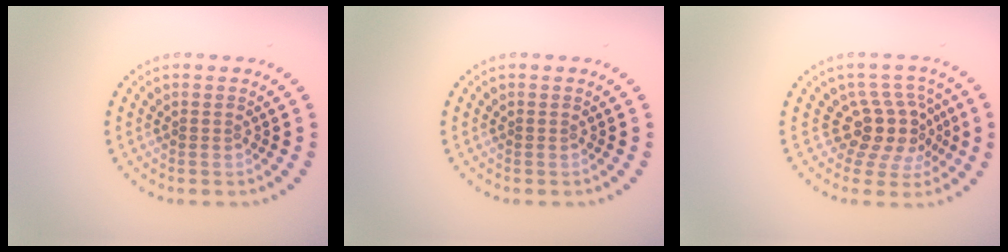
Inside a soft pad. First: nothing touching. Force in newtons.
{"total": 0.0}
{"total": 4.1, "press": 3.0, "slide": 2.8}